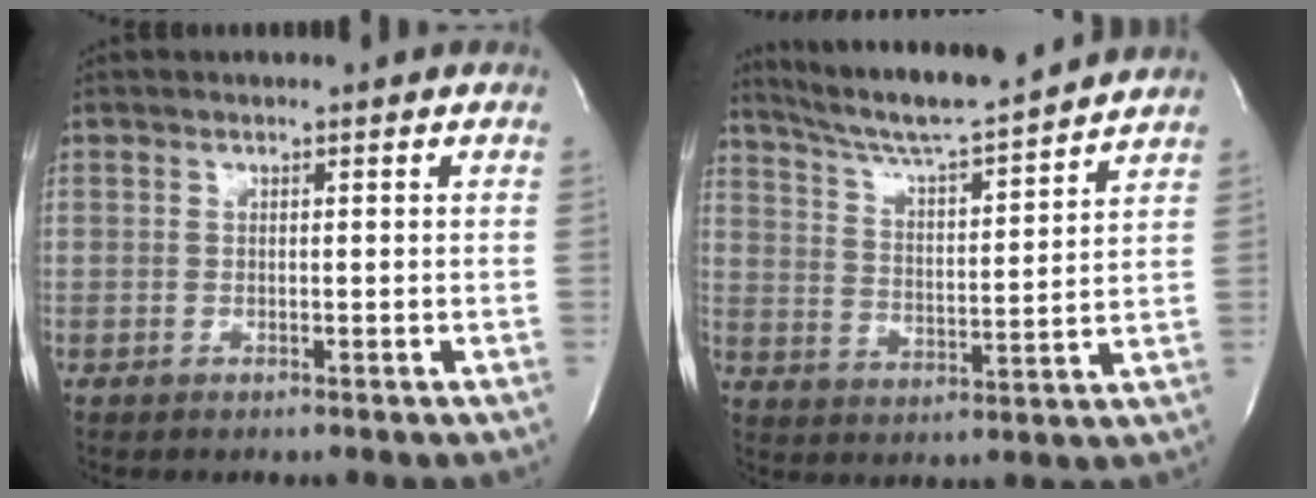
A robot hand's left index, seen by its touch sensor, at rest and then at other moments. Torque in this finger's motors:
{"motor_torque": [-0.05, -0.02, 0.37, 0.10]}